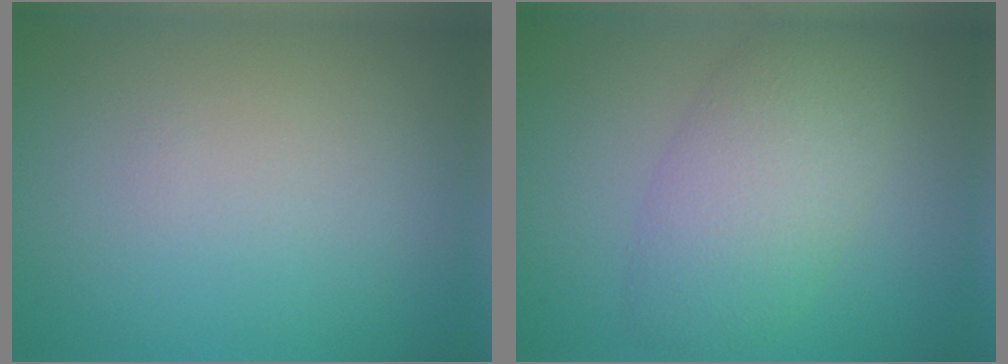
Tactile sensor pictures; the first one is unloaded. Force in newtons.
{"total": 5.7, "press": 5.7, "slide": 0.3}